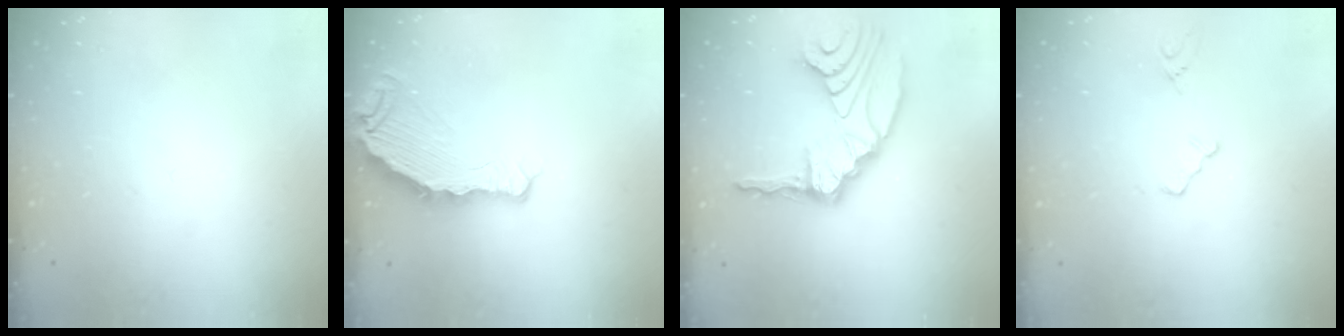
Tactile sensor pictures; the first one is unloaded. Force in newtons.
{"total": 8.7, "press": 7.0, "slide": 5.2}
{"total": 15.7, "press": 14.8, "slide": 5.2}
{"total": 3.5, "press": 3.4, "slide": 0.5}